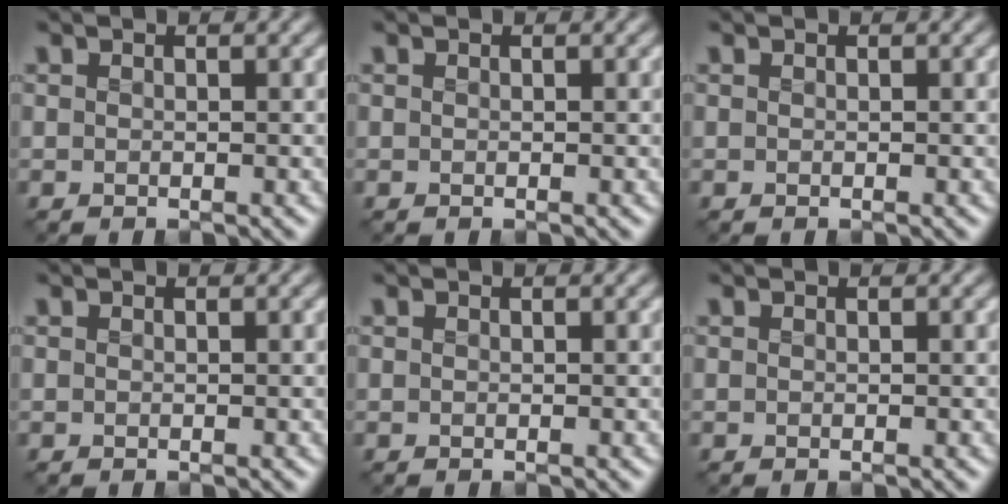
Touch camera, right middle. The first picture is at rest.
{"total": 0.0}
{"total": 0.0}
{"total": 0.0}
{"total": 0.0}
{"total": 0.0}